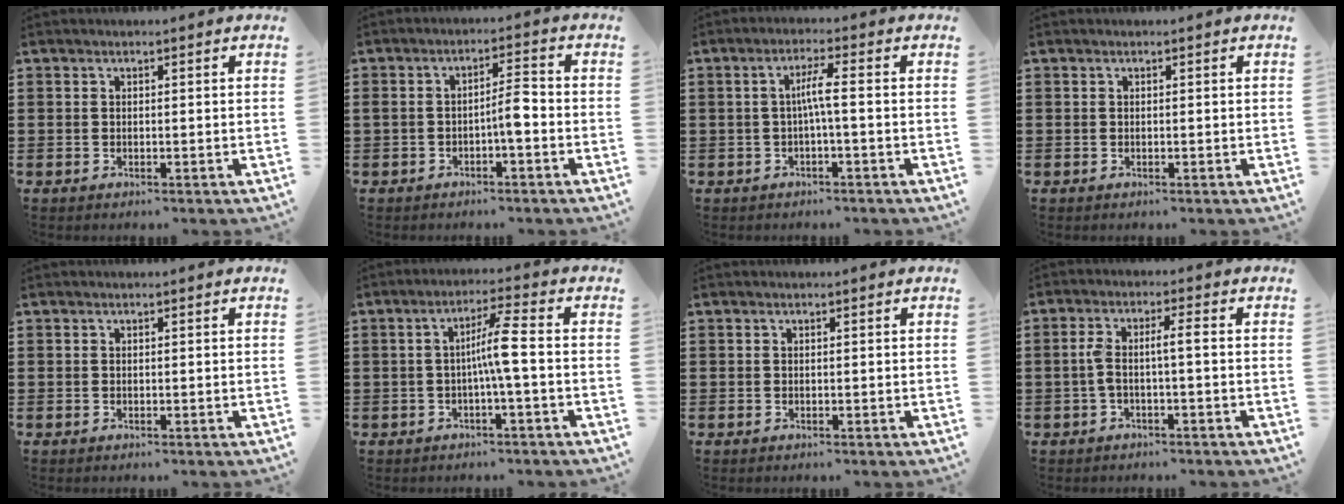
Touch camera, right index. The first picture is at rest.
{"total": 3.9, "force": [-1.4, 0.9, 3.5], "torque": [-0.064, 0.007, -0.030]}
{"total": 3.6, "force": [-0.5, 0.0, 3.6], "torque": [-0.067, -0.001, -0.013]}
{"total": 0.0}
{"total": 0.0}
{"total": 5.2, "force": [-0.8, -0.3, 5.1], "torque": [-0.095, -0.001, -0.022]}
{"total": 0.0}
{"total": 3.6, "force": [-0.6, 0.3, 3.5], "torque": [-0.074, 0.000, -0.018]}